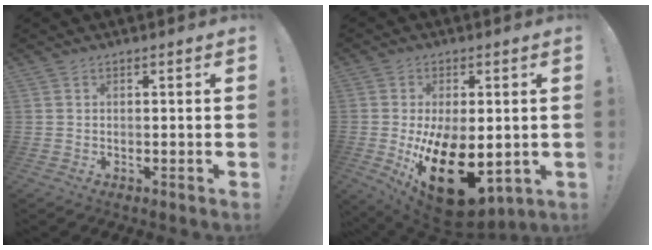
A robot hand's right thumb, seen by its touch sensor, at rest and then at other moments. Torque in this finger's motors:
{"motor_torque": [2.09, 2.92, 2.34, -0.43, 0.80]}